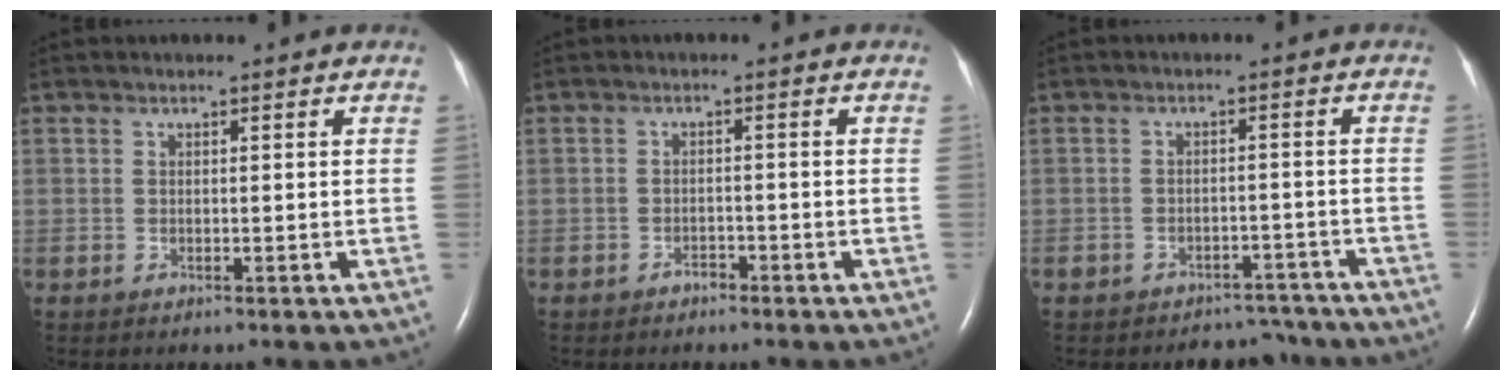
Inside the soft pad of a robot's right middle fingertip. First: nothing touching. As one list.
[{"total": 1.4, "force": [-1.1, 0.6, 0.5], "torque": [-0.008, 0.002, -0.017]}, {"total": 5.8, "force": [-5.0, 3.0, 0.0], "torque": [0.007, 0.021, -0.063]}]